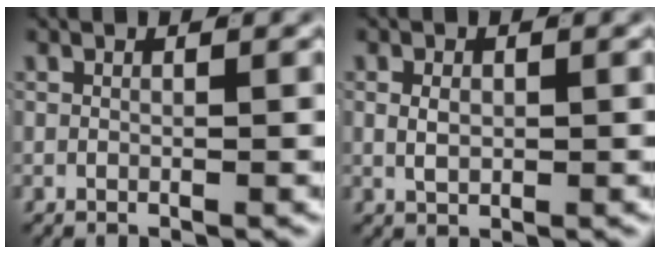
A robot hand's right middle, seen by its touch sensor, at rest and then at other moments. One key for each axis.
{"total": 1.5, "fx": 0.1, "fy": 0.9, "fz": 1.2, "tx": -0.022, "ty": -0.006, "tz": 0.010}